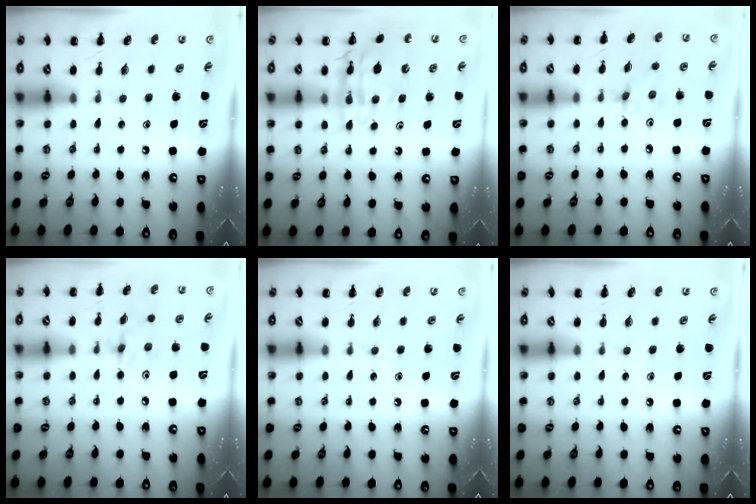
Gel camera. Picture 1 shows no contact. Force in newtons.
{"total": 14.1, "press": 13.8, "slide": 2.8}
{"total": 3.0, "press": 2.8, "slide": 0.9}
{"total": 2.4, "press": 2.4, "slide": 0.5}
{"total": 0.0}
{"total": 0.0}